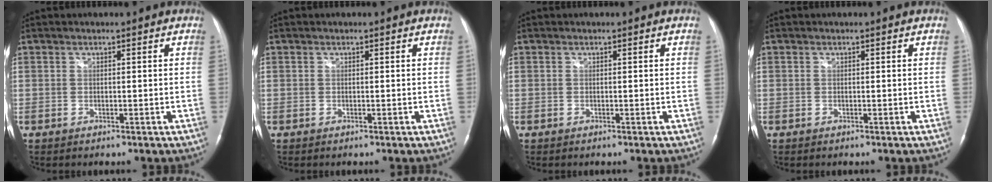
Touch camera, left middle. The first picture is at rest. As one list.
[{"total": 0.0}, {"total": 0.0}, {"total": 0.0}]